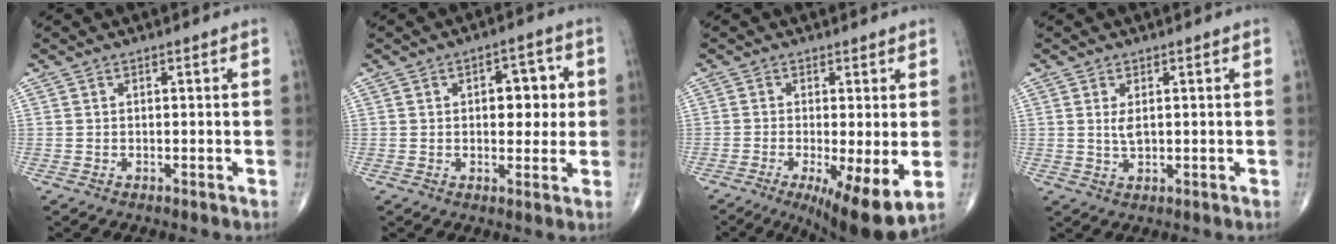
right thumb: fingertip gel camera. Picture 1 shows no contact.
{"total": 7.3, "force": [1.1, 4.2, 5.9], "torque": [-0.041, 0.004, 0.012]}
{"total": 11.3, "force": [-3.1, 2.9, 10.5], "torque": [-0.169, -0.023, -0.044]}
{"total": 2.5, "force": [0.5, 1.1, 2.1], "torque": [-0.038, -0.005, 0.013]}